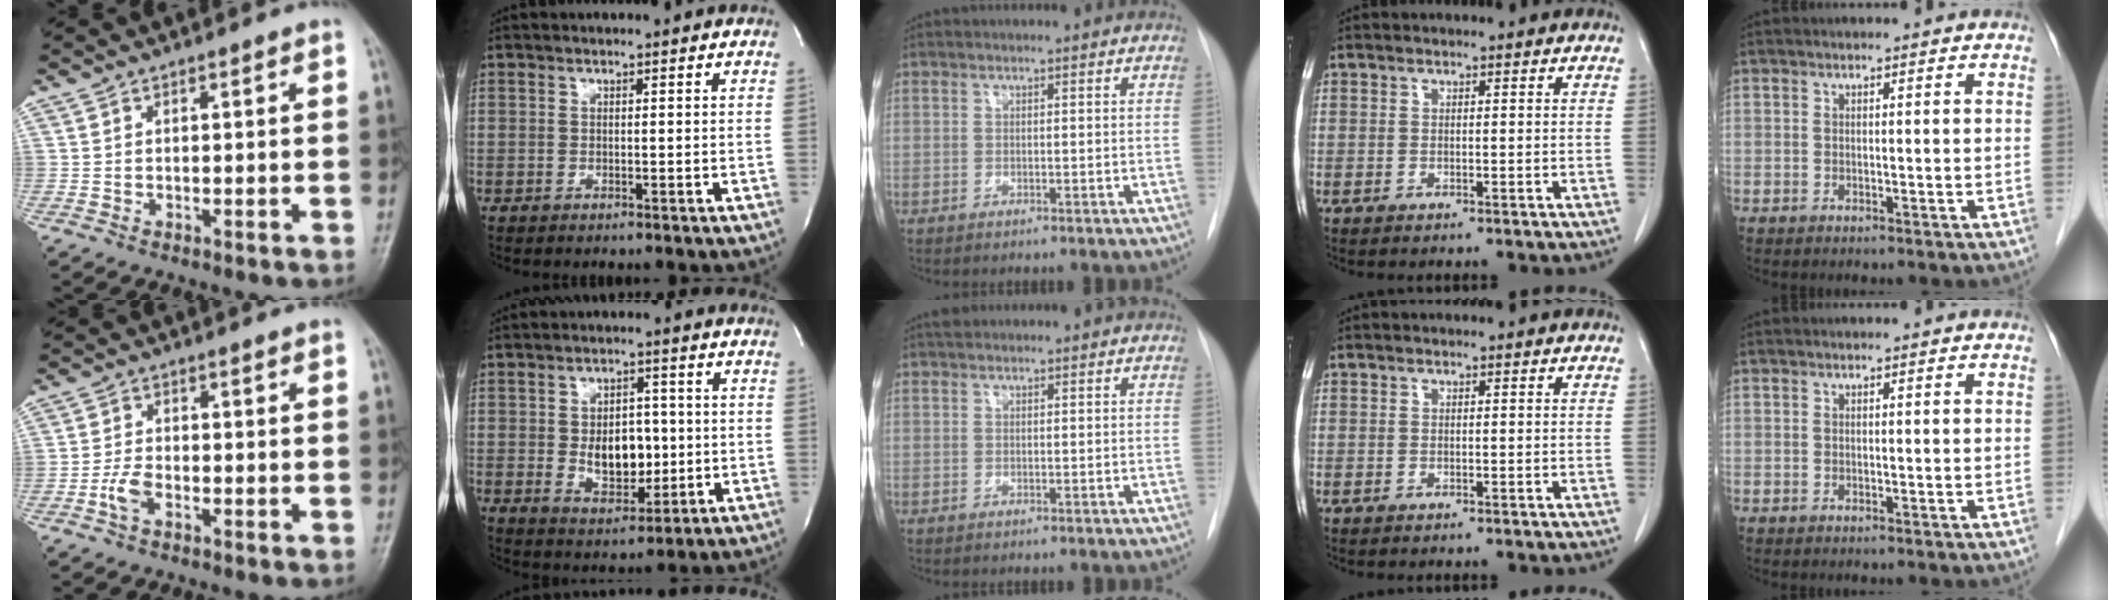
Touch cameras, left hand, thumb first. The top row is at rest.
{"thumb": {"total": 3.3, "force": [-1.5, 1.7, 2.3], "torque": [-0.052, 0.010, -0.032]}, "index": {"total": 7.7, "force": [-0.5, 4.8, 6.0], "torque": [-0.098, -0.001, 0.001]}, "middle": {"total": 1.1, "force": [1.0, 0.5, 0.3], "torque": [-0.010, 0.015, 0.017]}}